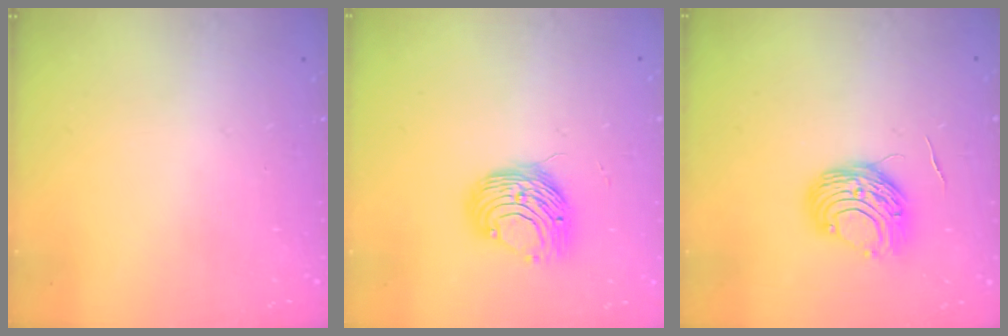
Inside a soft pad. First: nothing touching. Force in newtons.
{"total": 10.1, "press": 10.1, "slide": 0.7}
{"total": 9.4, "press": 9.3, "slide": 0.6}